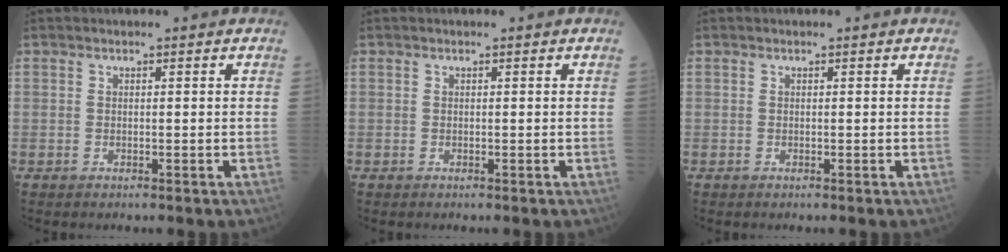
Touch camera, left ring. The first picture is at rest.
{"total": 0.0}
{"total": 0.0}